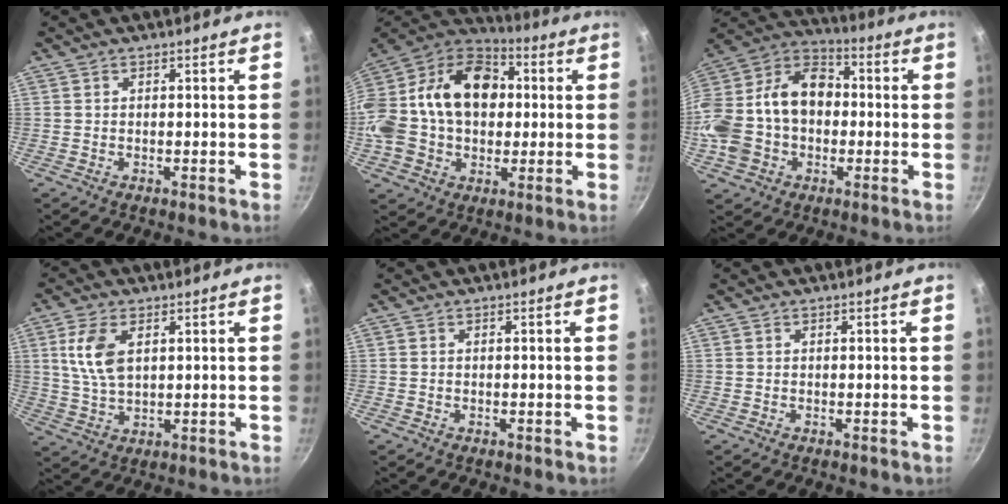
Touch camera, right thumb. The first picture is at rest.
{"total": 27.8, "force": [2.4, 20.1, 19.0], "torque": [-0.340, 0.051, 0.030]}
{"total": 23.1, "force": [-1.8, 17.3, 15.2], "torque": [-0.283, 0.066, -0.038]}
{"total": 8.3, "force": [2.4, 4.6, 6.5], "torque": [-0.128, -0.008, 0.051]}
{"total": 0.0}
{"total": 0.0}